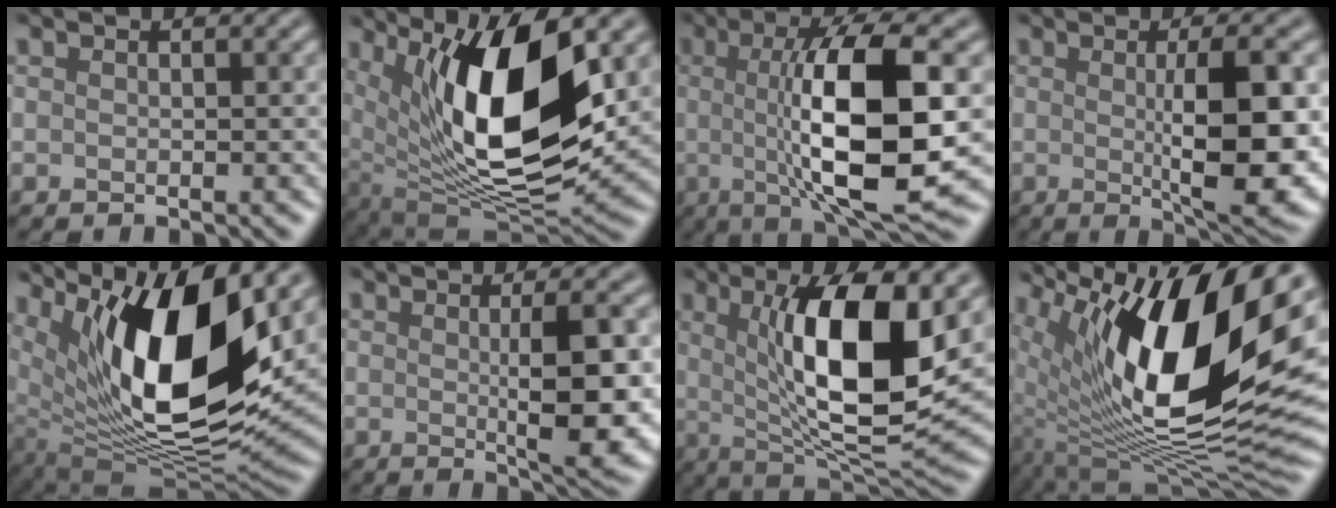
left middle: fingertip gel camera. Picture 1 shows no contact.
{"total": 12.6, "force": [3.7, 4.6, 11.1], "torque": [-0.179, -0.019, 0.072]}
{"total": 12.2, "force": [0.1, 3.2, 11.8], "torque": [-0.177, -0.004, 0.002]}
{"total": 9.2, "force": [-0.2, 2.2, 9.0], "torque": [-0.124, -0.008, 0.003]}
{"total": 14.0, "force": [5.4, 4.9, 12.0], "torque": [-0.200, -0.012, 0.099]}
{"total": 7.3, "force": [0.0, 1.6, 7.2], "torque": [-0.101, -0.005, 0.006]}
{"total": 12.1, "force": [2.2, 3.7, 11.3], "torque": [-0.177, -0.009, 0.043]}
{"total": 17.0, "force": [5.2, 6.4, 14.8], "torque": [-0.249, -0.004, 0.094]}